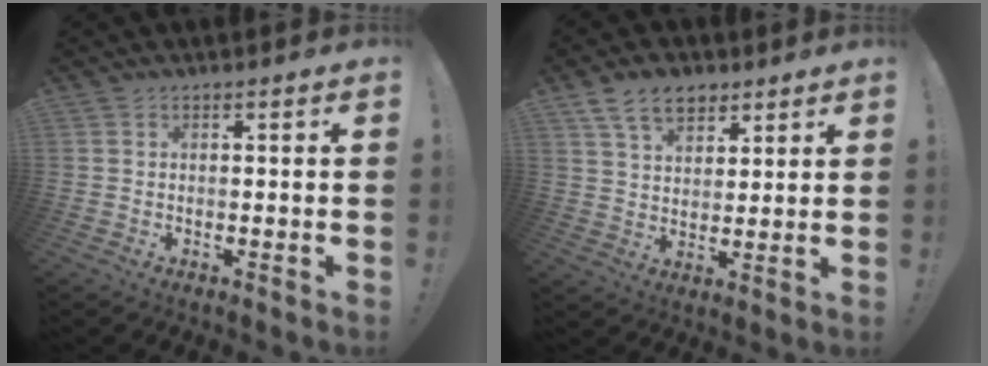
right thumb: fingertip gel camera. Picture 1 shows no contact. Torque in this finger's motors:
{"motor_torque": [-0.10, 0.27, 0.28, 0.24, 0.18]}